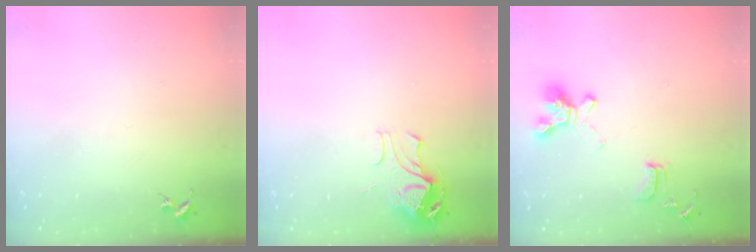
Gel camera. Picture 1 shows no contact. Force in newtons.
{"total": 9.5, "press": 9.5, "slide": 1.1}
{"total": 14.3, "press": 14.2, "slide": 1.5}